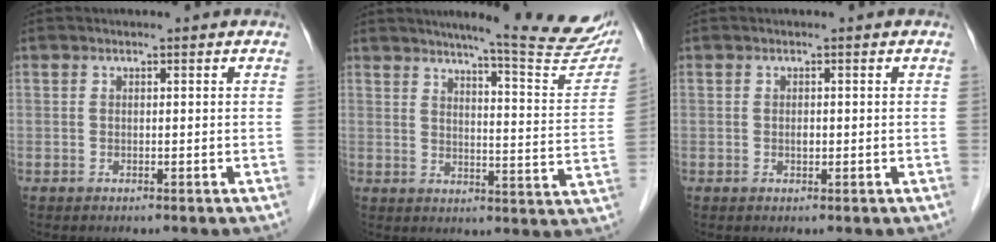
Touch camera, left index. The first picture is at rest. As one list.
[{"total": 19.3, "force": [17.0, 0.5, 9.1], "torque": [-0.115, -0.067, 0.197]}, {"total": 0.6, "force": [0.1, 0.3, 0.5], "torque": [-0.011, 0.001, 0.001]}]